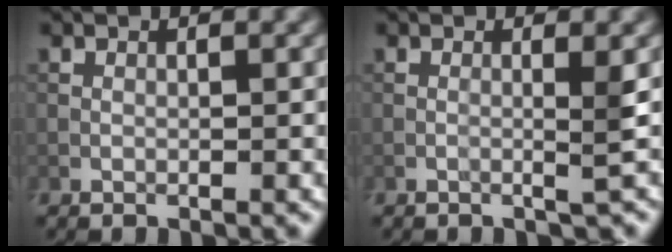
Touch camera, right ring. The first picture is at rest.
{"total": 1.6, "force": [-0.1, 0.2, 1.6], "torque": [-0.022, 0.001, -0.008]}